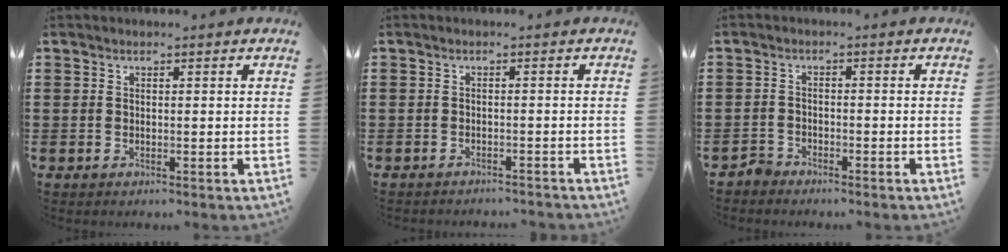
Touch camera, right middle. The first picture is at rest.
{"total": 1.1, "force": [-1.1, -0.1, 0.1], "torque": [-0.006, -0.001, -0.023]}
{"total": 1.9, "force": [-1.9, 0.5, -0.1], "torque": [-0.010, 0.001, -0.043]}